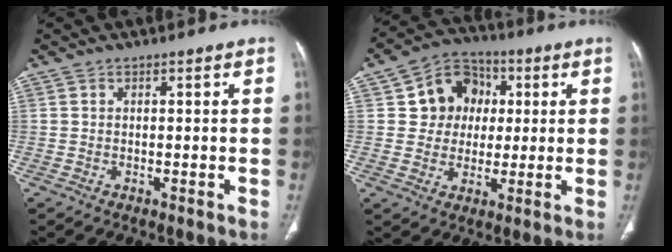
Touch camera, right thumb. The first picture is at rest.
{"total": 10.6, "force": [2.1, 9.5, 4.2], "torque": [-0.016, 0.006, 0.027]}